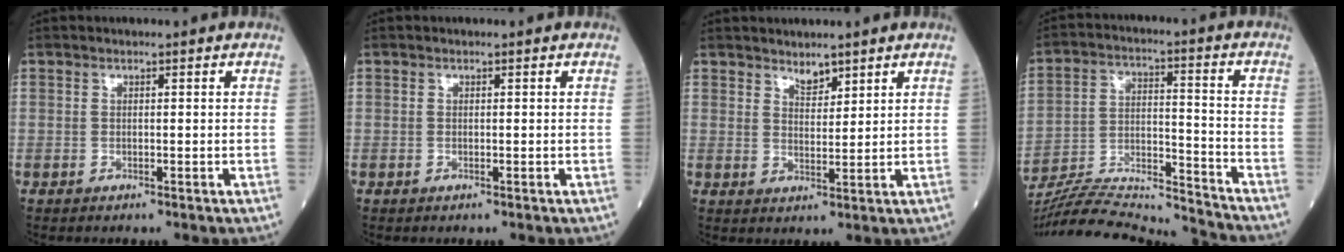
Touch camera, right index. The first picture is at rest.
{"total": 0.0}
{"total": 2.5, "force": [2.2, 0.8, 0.9], "torque": [-0.017, -0.007, 0.041]}
{"total": 19.2, "force": [-18.5, -0.4, 4.8], "torque": [-0.100, 0.008, -0.303]}